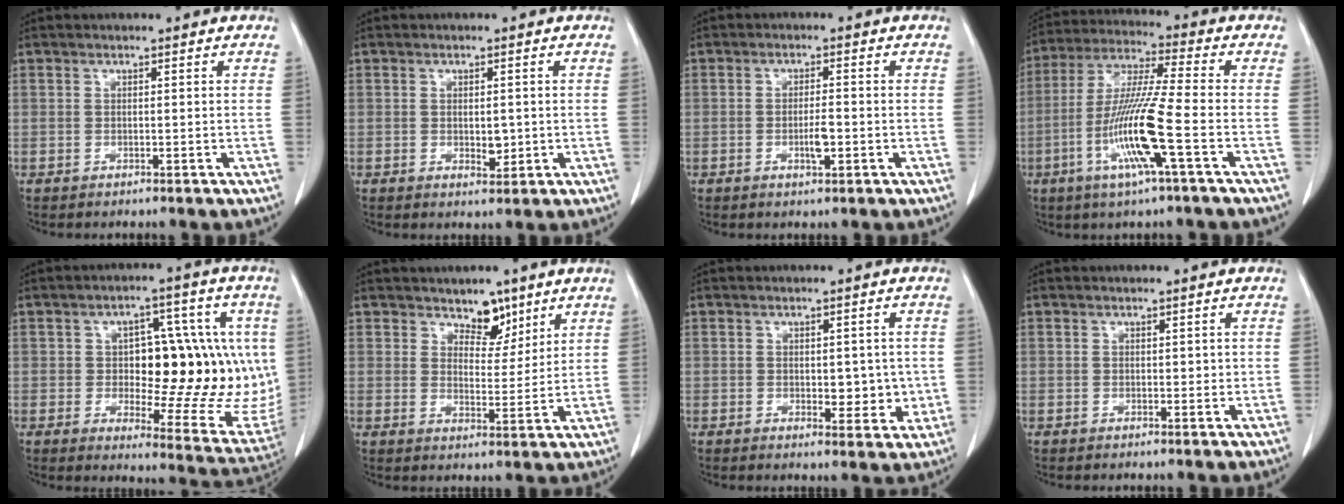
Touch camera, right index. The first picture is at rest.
{"total": 2.4, "force": [-0.2, 1.3, 2.0], "torque": [-0.033, -0.003, 0.004]}
{"total": 3.1, "force": [-0.9, 0.7, 2.8], "torque": [-0.054, 0.000, -0.012]}
{"total": 13.2, "force": [-4.4, -0.4, 12.5], "torque": [-0.256, -0.010, -0.089]}
{"total": 19.9, "force": [1.2, 8.8, 17.8], "torque": [-0.208, 0.011, 0.032]}
{"total": 5.1, "force": [3.8, 2.7, 2.1], "torque": [-0.020, -0.006, 0.063]}
{"total": 5.1, "force": [-0.3, 2.8, 4.3], "torque": [-0.048, -0.003, 0.004]}
{"total": 0.8, "force": [0.2, 0.6, 0.6], "torque": [-0.004, 0.001, 0.003]}